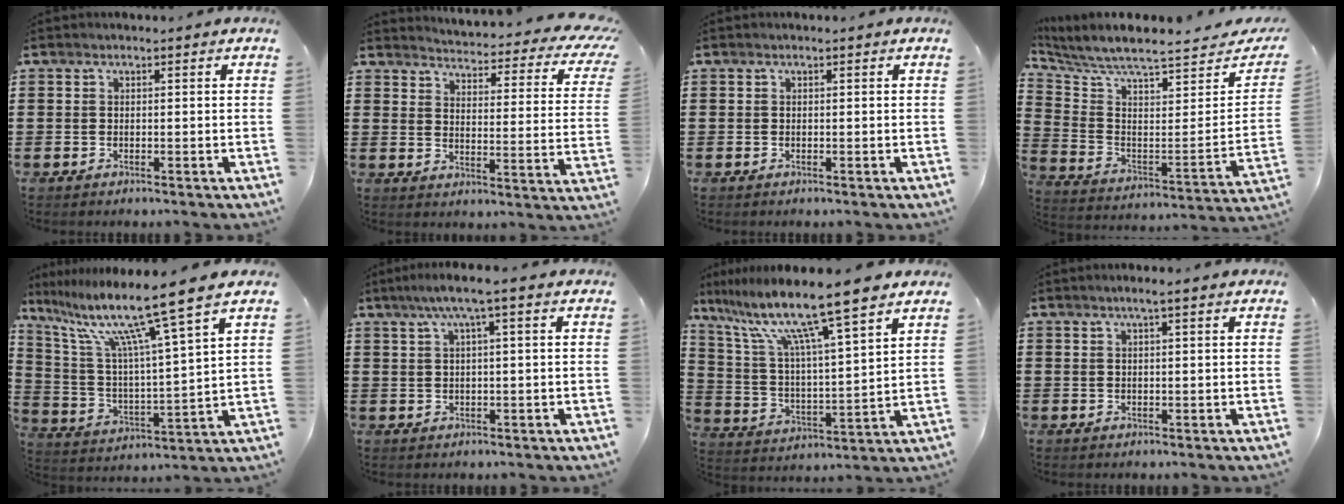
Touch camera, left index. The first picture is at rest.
{"total": 3.5, "force": [3.2, 0.1, 1.6], "torque": [-0.033, -0.038, 0.042]}
{"total": 0.0}
{"total": 5.8, "force": [5.3, 0.4, 2.5], "torque": [-0.080, -0.060, 0.086]}
{"total": 12.9, "force": [9.6, -0.2, 8.7], "torque": [-0.193, -0.052, 0.150]}
{"total": 3.5, "force": [1.2, -0.3, 3.3], "torque": [-0.065, 0.000, 0.017]}
{"total": 12.2, "force": [9.5, 0.2, 7.7], "torque": [-0.182, -0.051, 0.156]}
{"total": 1.5, "force": [0.8, 0.0, 1.3], "torque": [-0.024, 0.000, 0.014]}